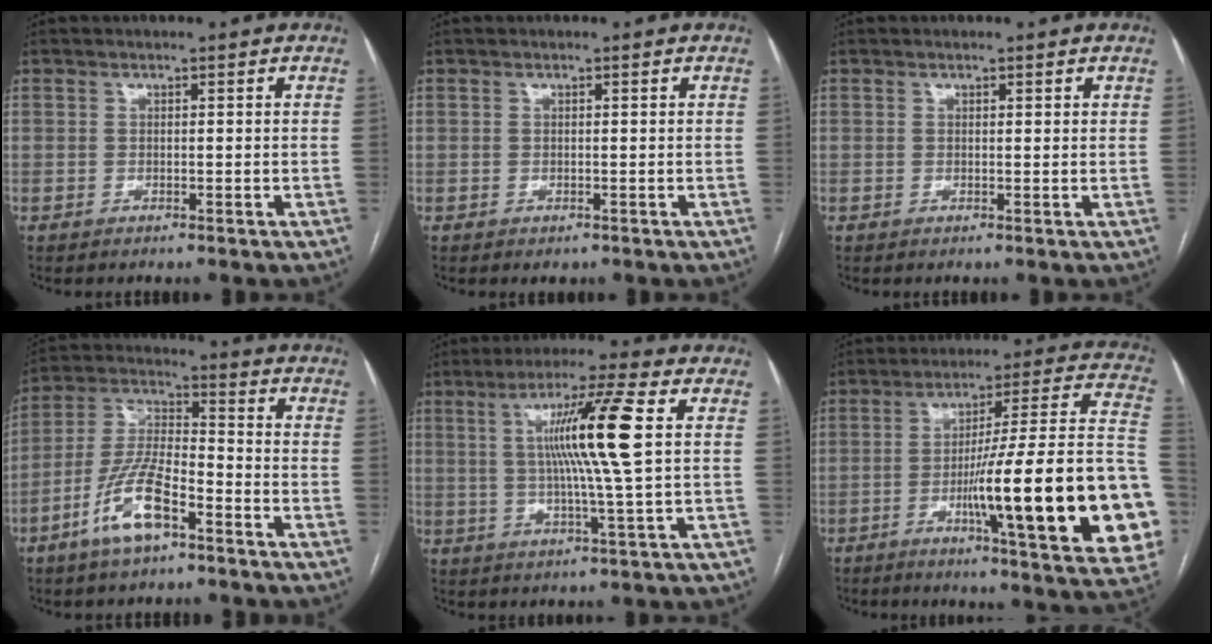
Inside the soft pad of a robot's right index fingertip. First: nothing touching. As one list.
[{"total": 0.7, "force": [-0.2, 0.5, 0.3], "torque": [-0.005, 0.002, 0.002]}, {"total": 0.6, "force": [0.4, 0.2, 0.4], "torque": [-0.009, 0.000, 0.005]}, {"total": 11.5, "force": [-6.1, 3.4, 9.2], "torque": [-0.199, 0.003, -0.114]}, {"total": 12.2, "force": [2.4, -1.3, 11.9], "torque": [-0.210, 0.003, 0.042]}, {"total": 28.1, "force": [-6.6, 1.9, 27.3], "torque": [-0.292, 0.003, -0.097]}]